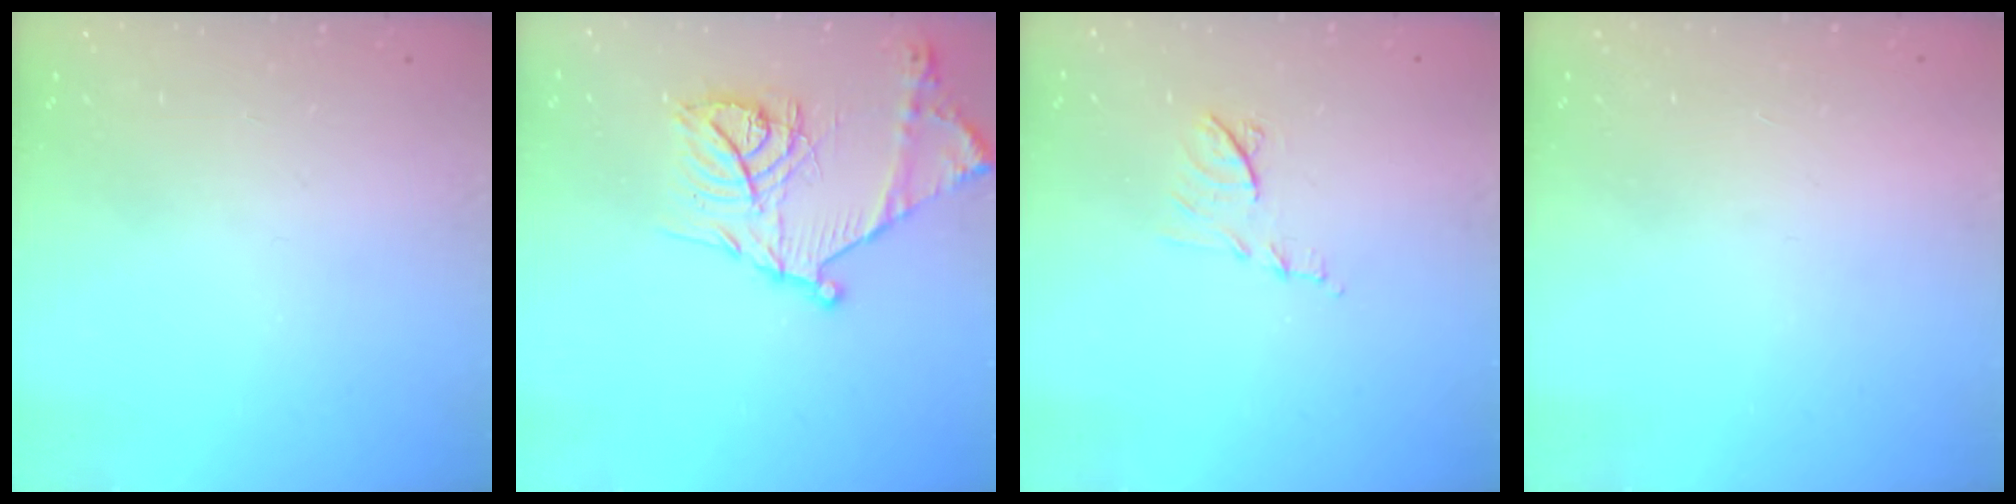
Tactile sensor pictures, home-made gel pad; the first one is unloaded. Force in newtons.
{"total": 19.6, "press": 19.6, "slide": 1.5}
{"total": 7.4, "press": 7.4, "slide": 0.4}
{"total": 1.5, "press": 1.5, "slide": 0.1}